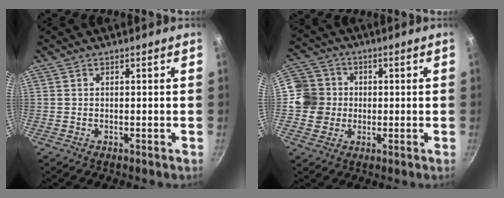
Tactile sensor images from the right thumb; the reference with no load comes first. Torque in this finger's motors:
{"motor_torque": [0.10, 0.90, 0.10, 0.22, 0.03]}